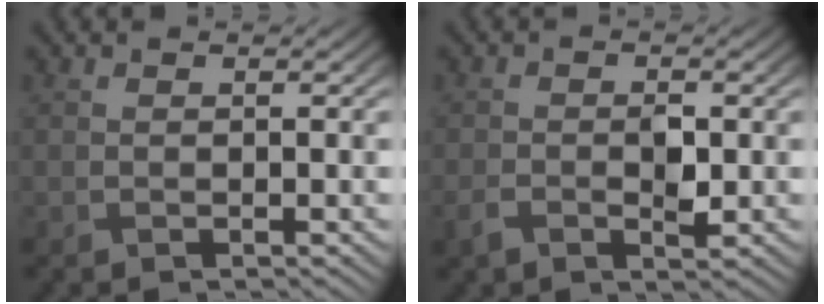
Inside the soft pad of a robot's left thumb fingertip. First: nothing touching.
{"total": 3.3, "force": [-0.9, 1.9, 2.5], "torque": [-0.052, -0.006, -0.016]}